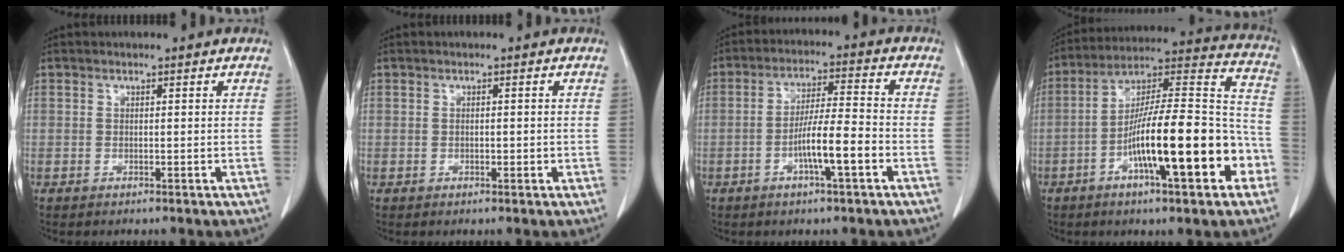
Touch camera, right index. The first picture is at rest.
{"total": 1.2, "force": [-0.2, 0.6, 1.0], "torque": [-0.021, -0.001, -0.001]}
{"total": 8.2, "force": [-3.1, 0.8, 7.5], "torque": [-0.139, 0.007, -0.053]}
{"total": 21.1, "force": [-7.3, 4.0, 19.4], "torque": [-0.291, 0.021, -0.114]}